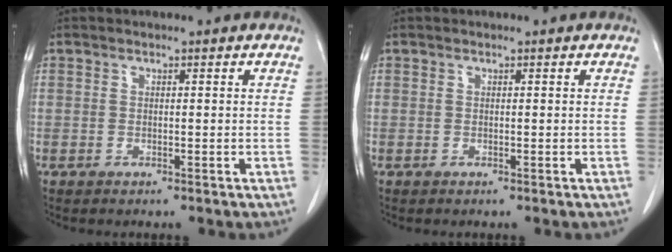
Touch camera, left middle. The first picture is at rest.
{"total": 0.0}